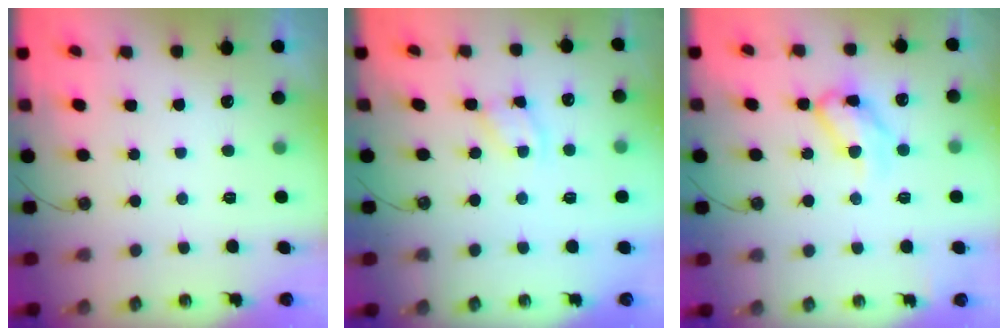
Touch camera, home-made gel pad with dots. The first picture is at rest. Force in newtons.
{"total": 2.8, "press": 2.8, "slide": 0.3}
{"total": 11.5, "press": 11.4, "slide": 1.6}